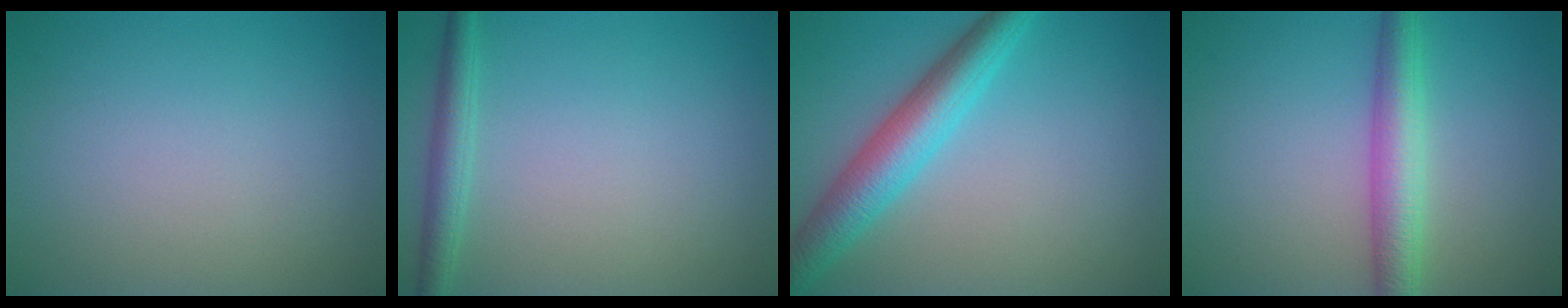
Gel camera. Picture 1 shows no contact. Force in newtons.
{"total": 2.3, "press": 2.3, "slide": 0.1}
{"total": 5.5, "press": 5.5, "slide": 0.1}
{"total": 4.2, "press": 4.2, "slide": 0.0}